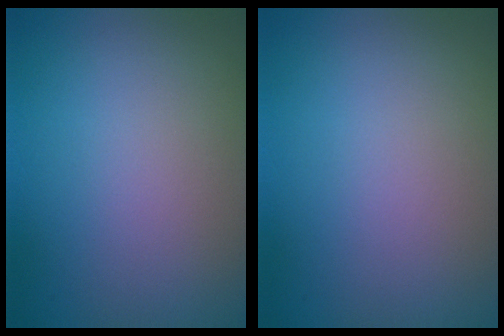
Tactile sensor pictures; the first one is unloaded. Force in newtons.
{"total": 0.0}